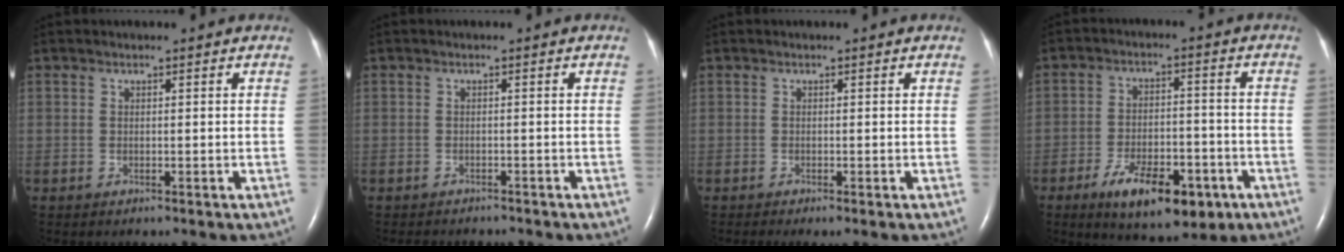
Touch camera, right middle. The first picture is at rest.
{"total": 4.7, "force": [-4.2, 1.4, 1.7], "torque": [-0.023, -0.003, -0.050]}
{"total": 1.3, "force": [-0.8, -0.1, 1.0], "torque": [-0.016, -0.003, -0.009]}
{"total": 12.3, "force": [-6.5, 5.1, 9.1], "torque": [-0.145, -0.007, -0.093]}